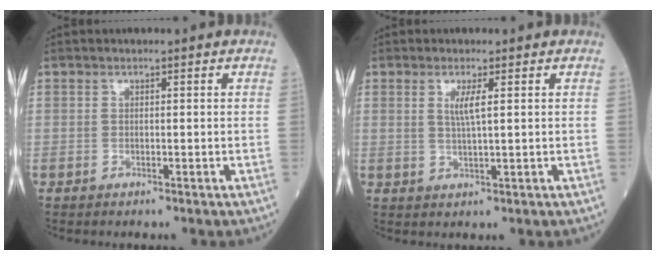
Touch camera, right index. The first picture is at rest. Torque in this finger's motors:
{"motor_torque": [0.42, 0.23, 0.16, 0.07]}